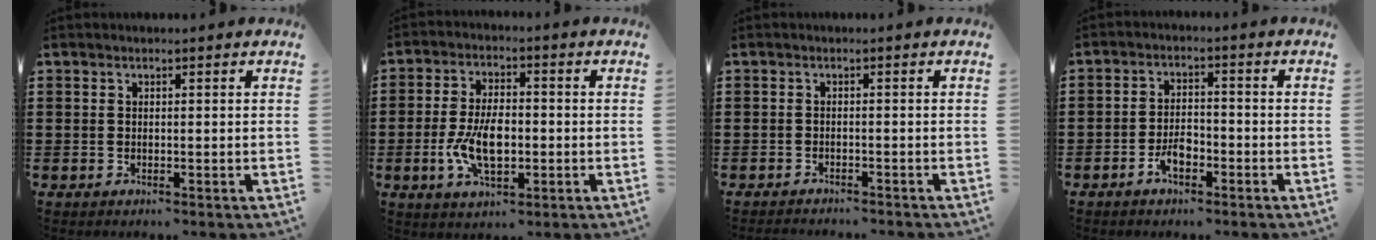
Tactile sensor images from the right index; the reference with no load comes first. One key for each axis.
{"total": 8.0, "fx": -1.3, "fy": 4.1, "fz": 6.8, "tx": -0.145, "ty": 0.001, "tz": -0.027}
{"total": 1.0, "fx": -1.0, "fy": 0.0, "fz": 0.0, "tx": -0.003, "ty": 0.002, "tz": -0.023}
{"total": 3.7, "fx": -2.1, "fy": 1.7, "fz": 2.6, "tx": -0.052, "ty": 0.002, "tz": -0.041}